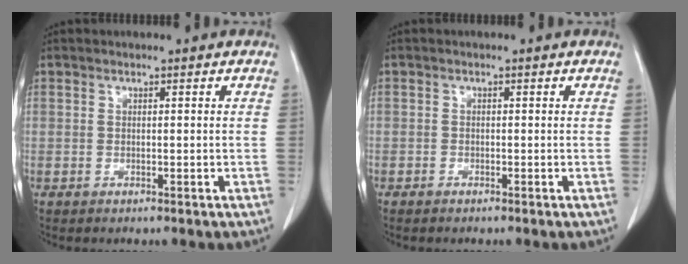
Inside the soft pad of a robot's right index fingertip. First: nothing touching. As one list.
[{"total": 0.5, "force": [-0.5, 0.2, 0.0], "torque": [-0.001, 0.001, -0.010]}]